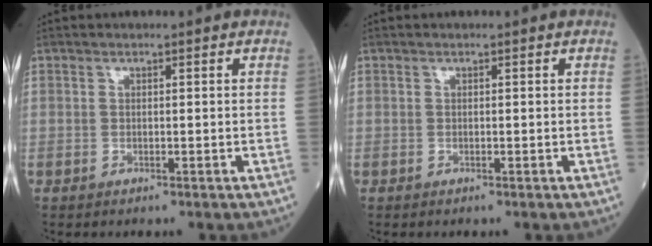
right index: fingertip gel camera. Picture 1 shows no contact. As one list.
[{"total": 0.0}]